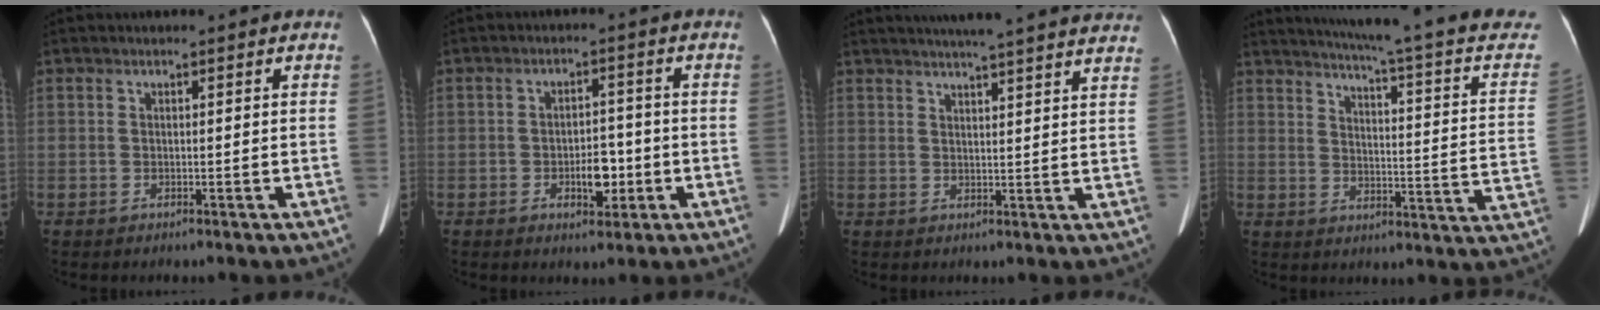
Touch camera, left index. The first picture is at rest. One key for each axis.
{"total": 4.7, "fx": -1.5, "fy": 2.4, "fz": 3.7, "tx": -0.058, "ty": 0.007, "tz": -0.020}
{"total": 21.0, "fx": 18.8, "fy": 0.8, "fz": 9.3, "tx": -0.136, "ty": 0.003, "tz": 0.226}
{"total": 21.9, "fx": 18.3, "fy": 0.5, "fz": 11.9, "tx": -0.169, "ty": -0.052, "tz": 0.207}